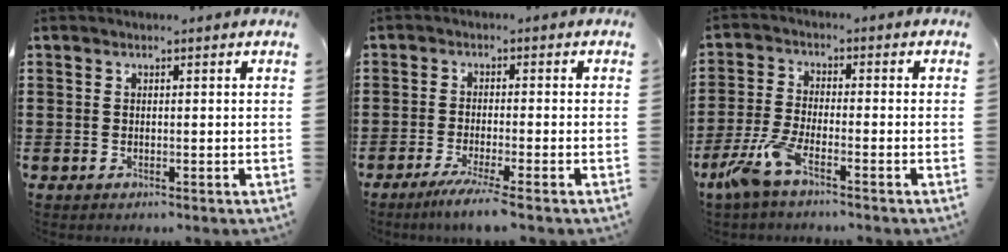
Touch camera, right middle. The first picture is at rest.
{"total": 3.8, "force": [-3.1, -0.4, 2.2], "torque": [-0.042, -0.012, -0.059]}
{"total": 6.1, "force": [-4.0, 1.2, 4.5], "torque": [-0.121, -0.018, -0.082]}